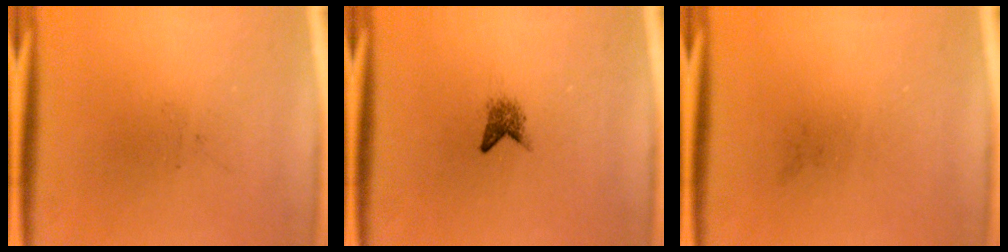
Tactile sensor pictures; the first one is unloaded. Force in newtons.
{"total": 1.8}
{"total": 0.0}